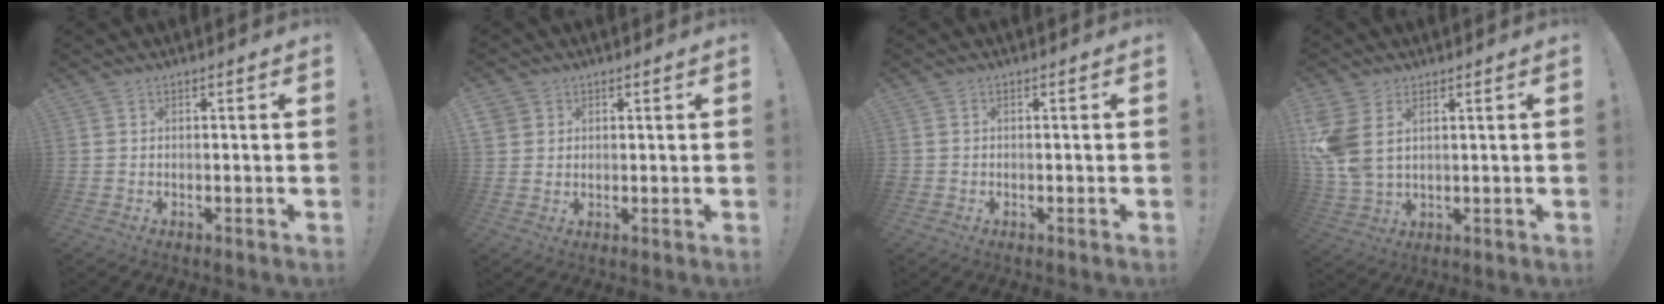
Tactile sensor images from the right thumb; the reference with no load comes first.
{"total": 3.6, "force": [1.9, 3.0, 0.6], "torque": [-0.005, -0.006, 0.035]}
{"total": 1.0, "force": [-0.4, 0.9, 0.1], "torque": [-0.002, 0.003, -0.007]}
{"total": 9.0, "force": [3.2, 5.8, 6.2], "torque": [-0.127, -0.018, 0.063]}